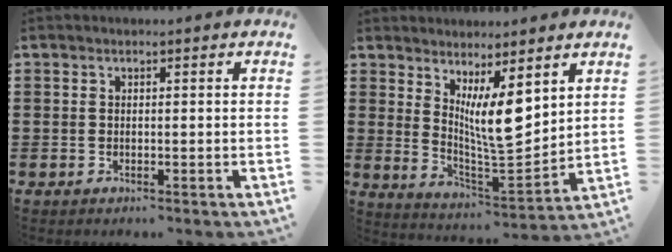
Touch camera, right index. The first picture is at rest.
{"total": 8.5, "force": [4.8, 1.8, 6.7], "torque": [-0.123, -0.029, 0.083]}